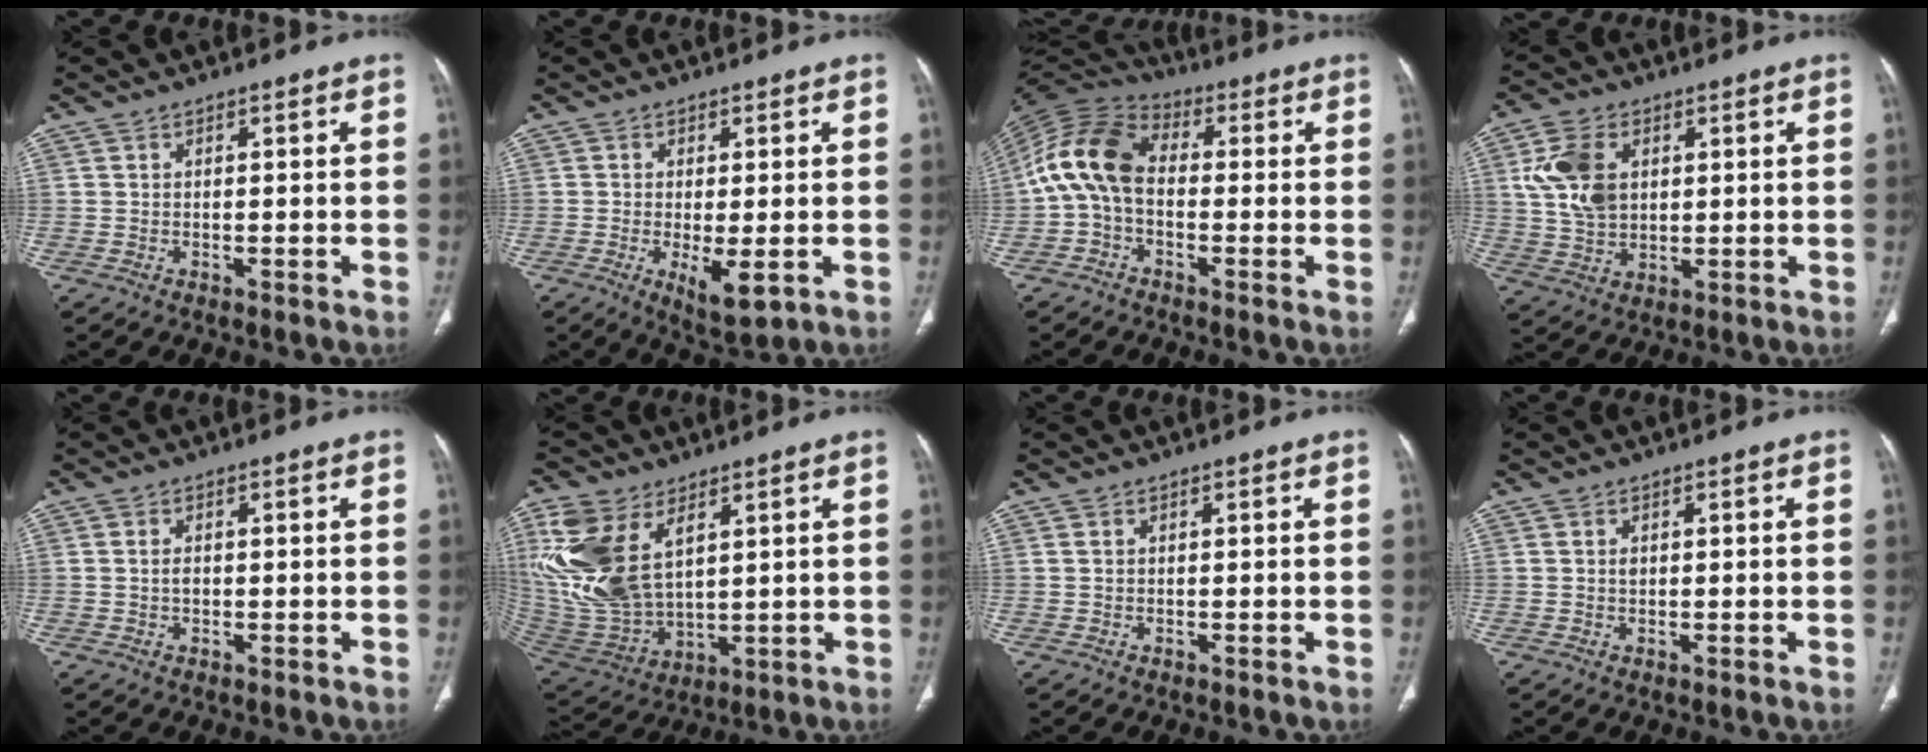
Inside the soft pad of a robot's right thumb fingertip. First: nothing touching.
{"total": 6.3, "force": [-1.7, 2.2, 5.7], "torque": [-0.098, -0.019, -0.021]}
{"total": 12.0, "force": [-0.6, 7.9, 9.0], "torque": [-0.175, 0.030, -0.027]}
{"total": 10.1, "force": [2.6, 6.8, 7.0], "torque": [-0.131, -0.003, 0.056]}
{"total": 1.5, "force": [0.1, 1.0, 1.1], "torque": [-0.021, 0.003, 0.003]}
{"total": 18.7, "force": [6.9, 11.0, 13.5], "torque": [-0.292, -0.027, 0.150]}
{"total": 0.5, "force": [0.2, 0.3, 0.4], "torque": [-0.009, 0.007, 0.006]}
{"total": 0.8, "force": [0.2, 0.6, 0.5], "torque": [-0.008, 0.001, 0.006]}